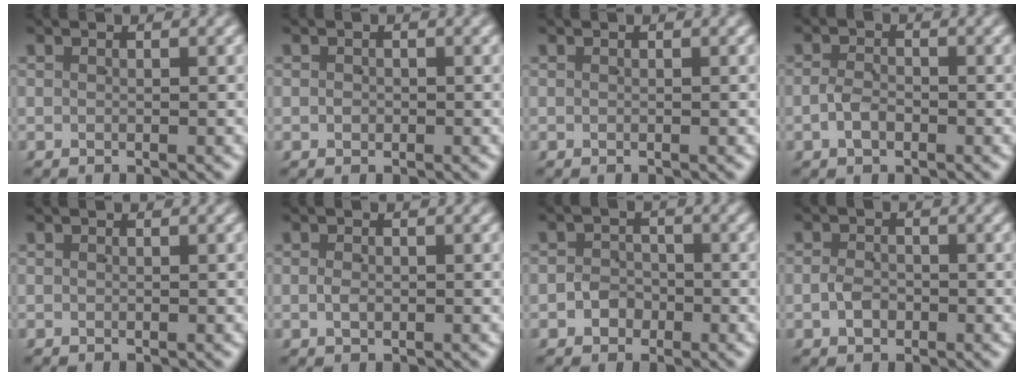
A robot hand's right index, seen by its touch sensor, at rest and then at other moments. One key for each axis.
{"total": 0.7, "fx": -0.3, "fy": 0.6, "fz": 0.0, "tx": -0.003, "ty": -0.003, "tz": 0.000}
{"total": 0.0}
{"total": 1.8, "fx": -1.1, "fy": 1.1, "fz": 0.9, "tx": -0.017, "ty": 0.004, "tz": -0.021}
{"total": 0.0}
{"total": 0.9, "fx": -0.3, "fy": 0.6, "fz": 0.6, "tx": -0.015, "ty": -0.003, "tz": -0.001}
{"total": 2.8, "fx": -1.3, "fy": 2.5, "fz": 0.2, "tx": 0.000, "ty": -0.005, "tz": -0.020}
{"total": 1.7, "fx": -0.8, "fy": 1.3, "fz": 0.7, "tx": -0.012, "ty": 0.002, "tz": -0.012}